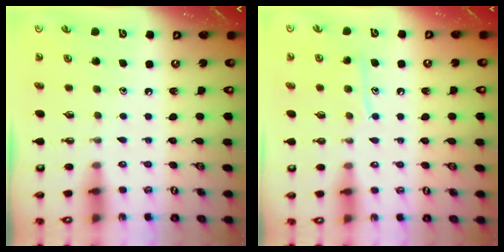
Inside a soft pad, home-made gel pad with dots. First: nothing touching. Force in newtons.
{"total": 7.7, "press": 7.6, "slide": 0.6}